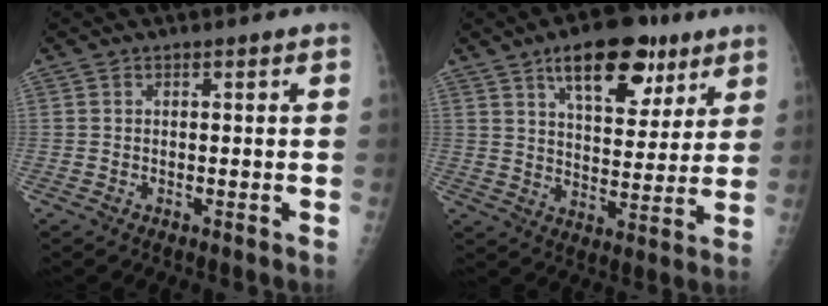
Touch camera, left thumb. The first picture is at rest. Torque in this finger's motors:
{"motor_torque": [2.13, 1.66, 1.51, -1.24, 0.18]}